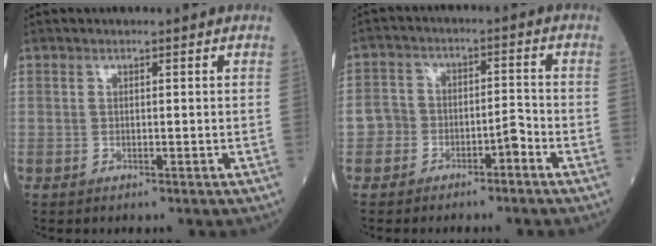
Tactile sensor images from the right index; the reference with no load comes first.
{"total": 4.8, "force": [-2.9, 3.0, 2.4], "torque": [-0.035, 0.028, -0.049]}